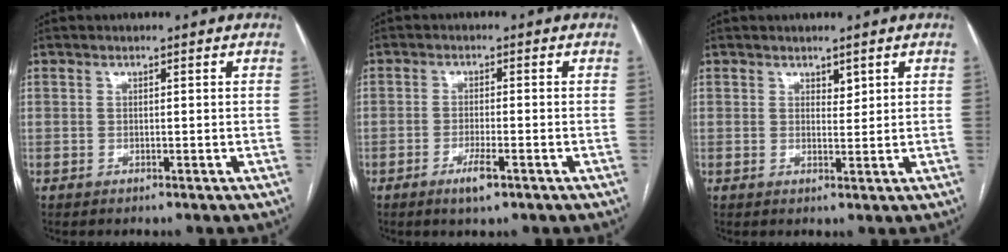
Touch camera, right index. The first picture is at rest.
{"total": 3.5, "force": [-2.0, 0.5, 2.8], "torque": [-0.055, -0.004, -0.035]}
{"total": 1.5, "force": [1.0, 0.8, 0.7], "torque": [-0.009, -0.003, 0.018]}